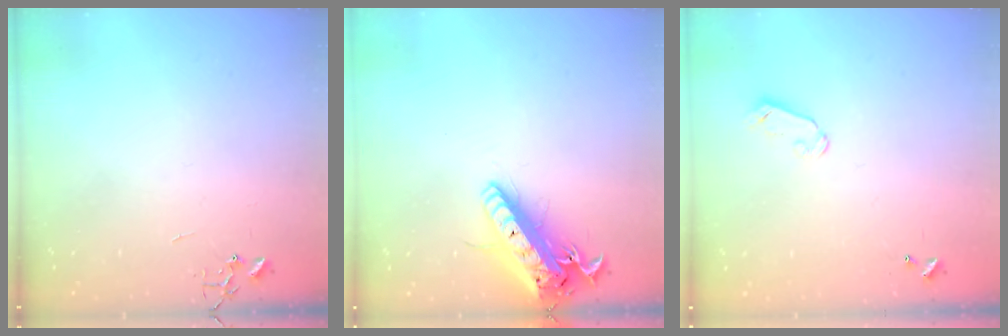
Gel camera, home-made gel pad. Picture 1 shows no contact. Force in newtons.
{"total": 19.8, "press": 19.4, "slide": 4.0}
{"total": 4.1, "press": 4.0, "slide": 0.4}